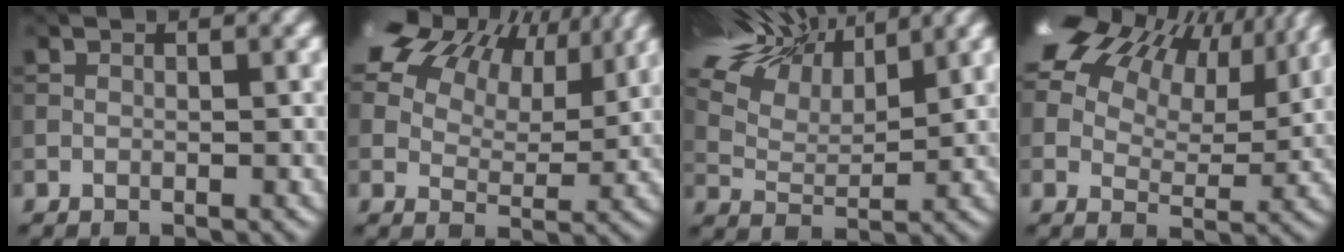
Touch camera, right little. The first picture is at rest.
{"total": 13.1, "force": [8.3, 7.3, 7.0], "torque": [-0.175, 0.026, 0.162]}
{"total": 9.7, "force": [7.7, 3.0, 5.1], "torque": [-0.145, 0.027, 0.148]}
{"total": 15.3, "force": [8.9, 8.5, 9.0], "torque": [-0.207, 0.048, 0.166]}